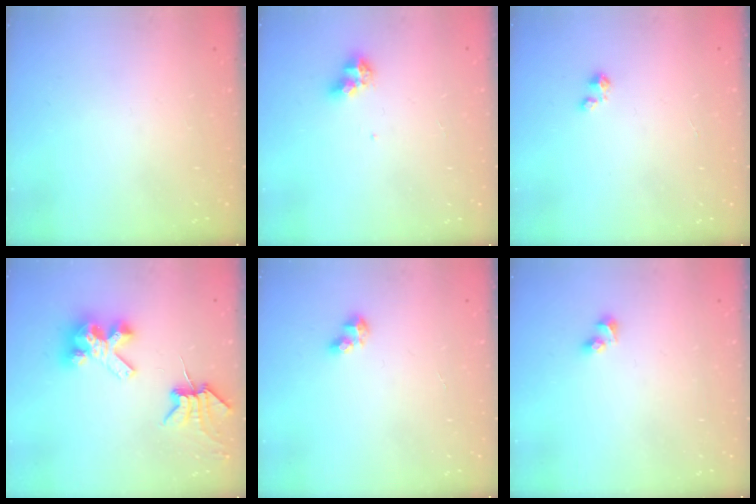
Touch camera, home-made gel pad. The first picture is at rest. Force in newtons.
{"total": 7.3, "press": 7.2, "slide": 1.0}
{"total": 1.3, "press": 1.3, "slide": 0.3}
{"total": 9.1, "press": 9.1, "slide": 1.2}
{"total": 4.0, "press": 4.0, "slide": 0.4}
{"total": 2.1, "press": 1.7, "slide": 1.1}